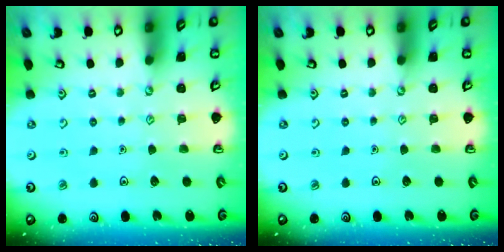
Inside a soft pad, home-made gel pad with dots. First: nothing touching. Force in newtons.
{"total": 0.0}